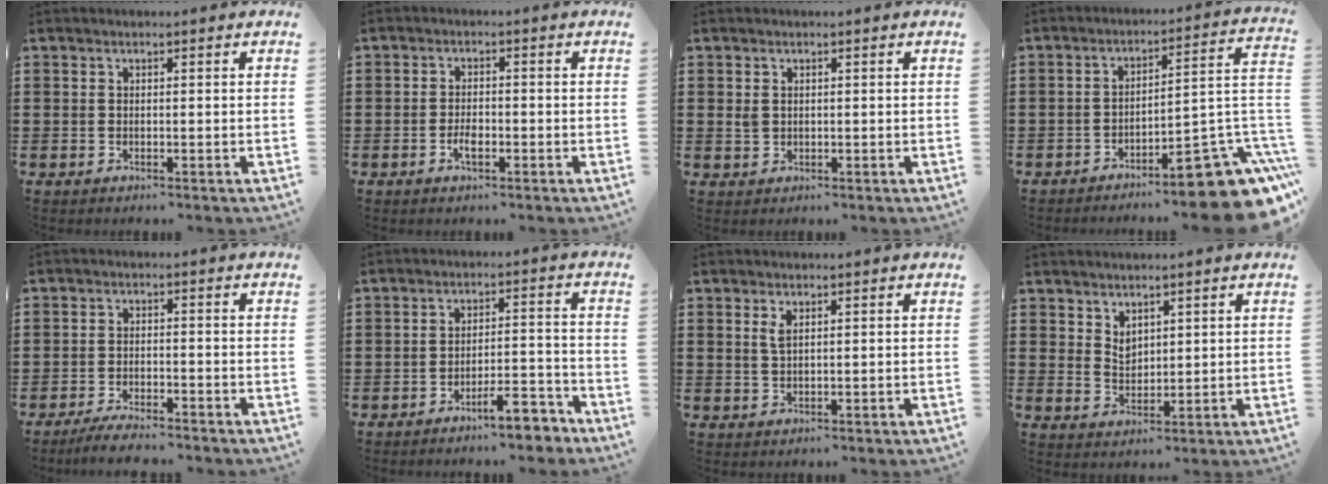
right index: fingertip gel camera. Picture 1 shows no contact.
{"total": 2.5, "force": [-1.0, 0.9, 2.1], "torque": [-0.040, -0.001, -0.018]}
{"total": 1.4, "force": [0.5, 1.1, 0.7], "torque": [-0.018, 0.006, 0.009]}
{"total": 11.7, "force": [-7.8, 2.6, 8.2], "torque": [-0.088, 0.013, -0.138]}
{"total": 3.2, "force": [-3.1, 0.1, 0.8], "torque": [-0.015, 0.004, -0.063]}
{"total": 6.3, "force": [-5.2, 1.1, 3.3], "torque": [-0.049, 0.006, -0.095]}
{"total": 1.8, "force": [0.8, 0.7, 1.5], "torque": [-0.032, 0.003, 0.013]}
{"total": 2.8, "force": [2.1, 1.6, 0.9], "torque": [-0.016, 0.000, 0.038]}